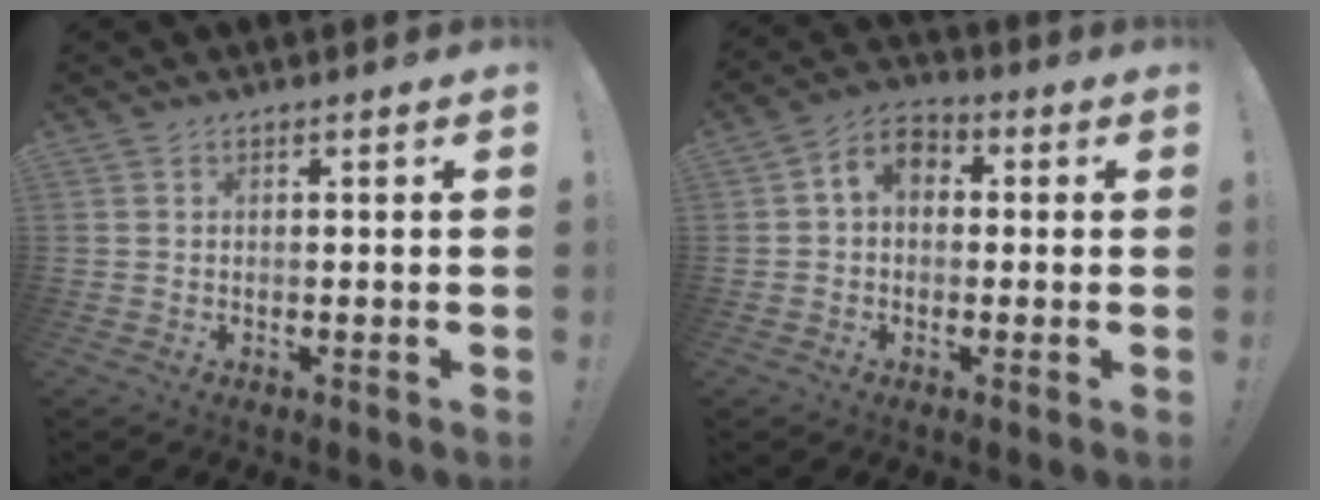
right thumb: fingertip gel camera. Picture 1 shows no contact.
{"total": 6.5, "force": [0.7, 5.0, 4.2], "torque": [-0.082, 0.009, 0.015]}